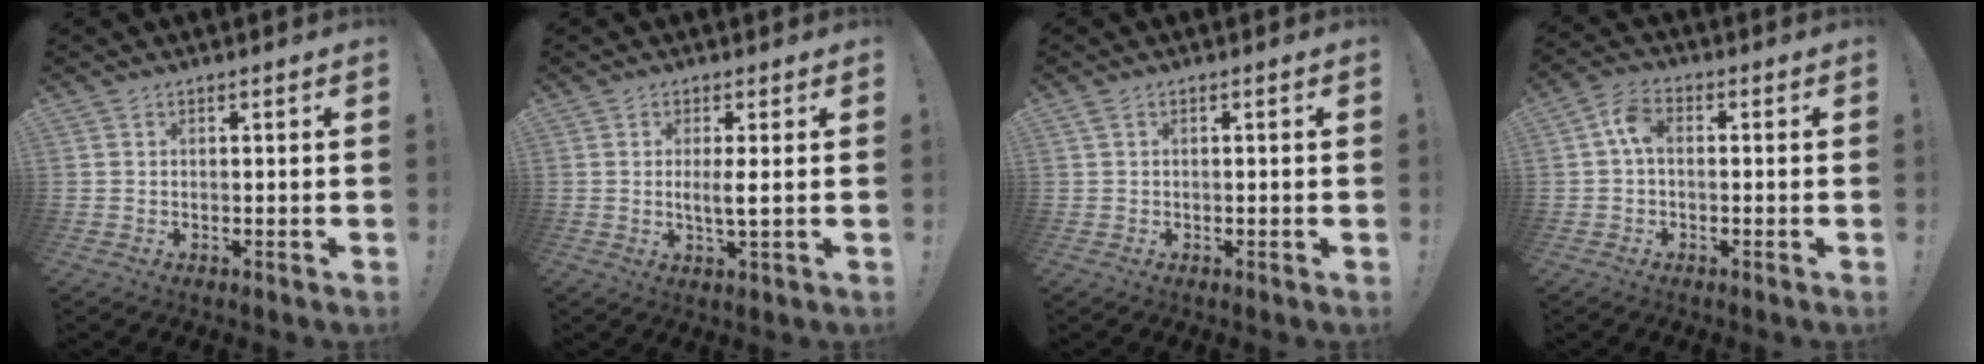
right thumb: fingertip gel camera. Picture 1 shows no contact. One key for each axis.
{"total": 3.5, "fx": 0.2, "fy": 0.1, "fz": 3.5, "tx": -0.062, "ty": -0.007, "tz": 0.000}
{"total": 1.1, "fx": 0.1, "fy": 0.5, "fz": 0.9, "tx": -0.020, "ty": 0.002, "tz": 0.001}
{"total": 5.5, "fx": 0.2, "fy": 3.1, "fz": 4.5, "tx": -0.087, "ty": 0.012, "tz": 0.004}